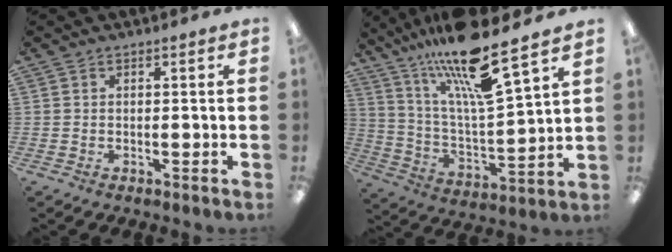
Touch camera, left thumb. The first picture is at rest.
{"total": 18.0, "force": [14.3, 2.0, 10.7], "torque": [-0.207, -0.090, 0.237]}